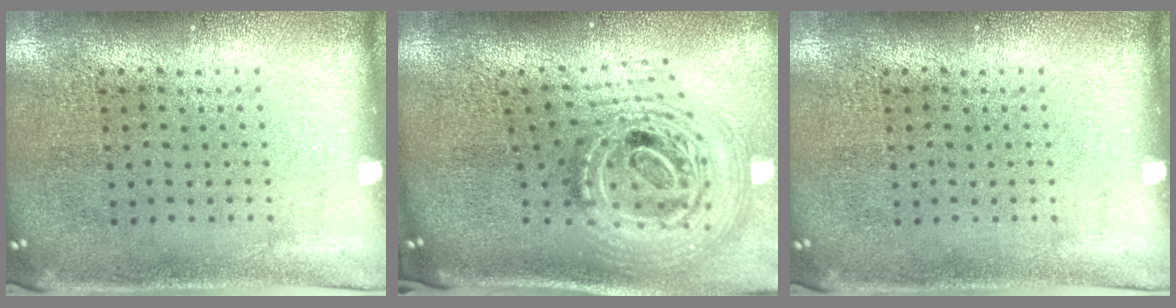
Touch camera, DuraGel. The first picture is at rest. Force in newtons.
{"total": 2.7, "press": 1.9, "slide": 2.0}
{"total": 0.0}